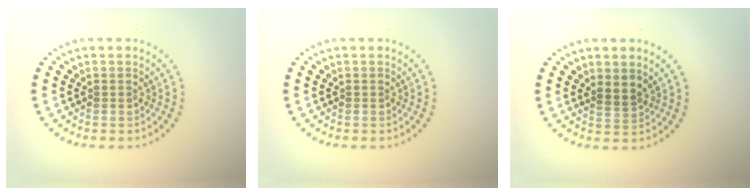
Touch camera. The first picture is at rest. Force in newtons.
{"total": 0.0}
{"total": 1.2, "press": 1.0, "slide": 0.8}